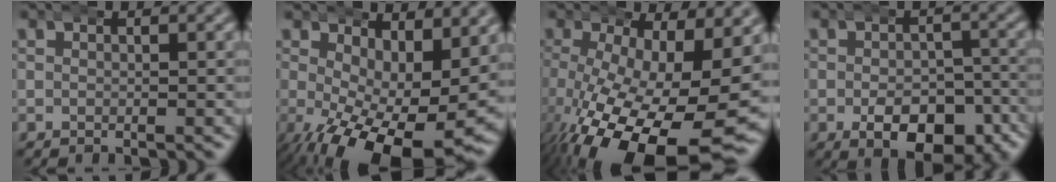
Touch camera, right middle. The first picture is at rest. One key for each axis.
{"total": 11.1, "fx": -3.5, "fy": 4.7, "fz": 9.4, "tx": -0.150, "ty": -0.056, "tz": -0.025}
{"total": 15.5, "fx": -5.4, "fy": 7.1, "fz": 12.7, "tx": -0.220, "ty": -0.062, "tz": -0.044}
{"total": 7.9, "fx": -4.1, "fy": 4.5, "fz": 5.1, "tx": -0.071, "ty": -0.024, "tz": -0.058}